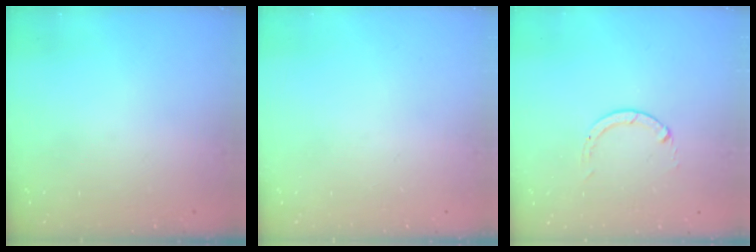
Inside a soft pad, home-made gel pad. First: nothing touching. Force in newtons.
{"total": 0.0}
{"total": 0.0}